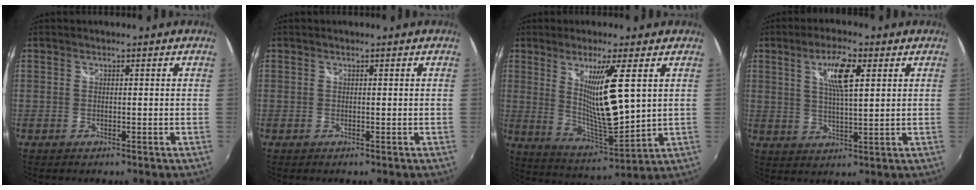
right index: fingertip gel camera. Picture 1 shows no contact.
{"total": 0.0}
{"total": 12.3, "force": [3.4, 0.9, 11.8], "torque": [-0.200, -0.029, 0.072]}
{"total": 7.4, "force": [2.8, 1.9, 6.5], "torque": [-0.117, 0.004, 0.053]}